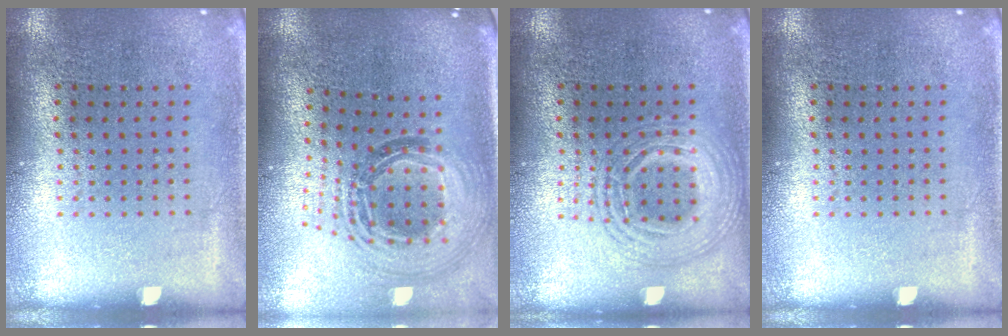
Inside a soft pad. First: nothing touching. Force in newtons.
{"total": 1.6, "press": 1.4, "slide": 0.8}
{"total": 2.8, "press": 2.8, "slide": 0.3}
{"total": 0.0}